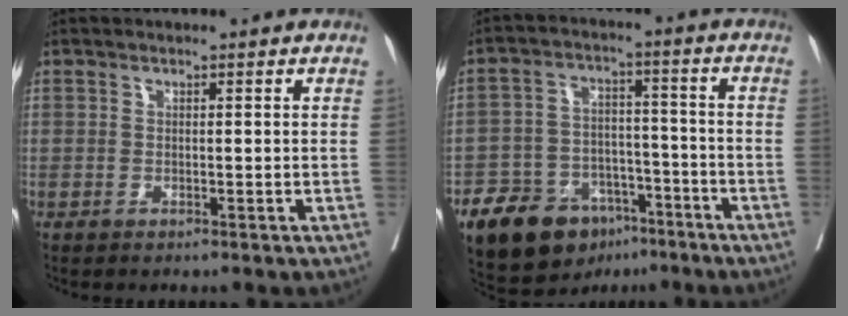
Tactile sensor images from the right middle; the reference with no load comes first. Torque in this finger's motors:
{"motor_torque": [1.08, -1.06, 0.17, 0.04]}